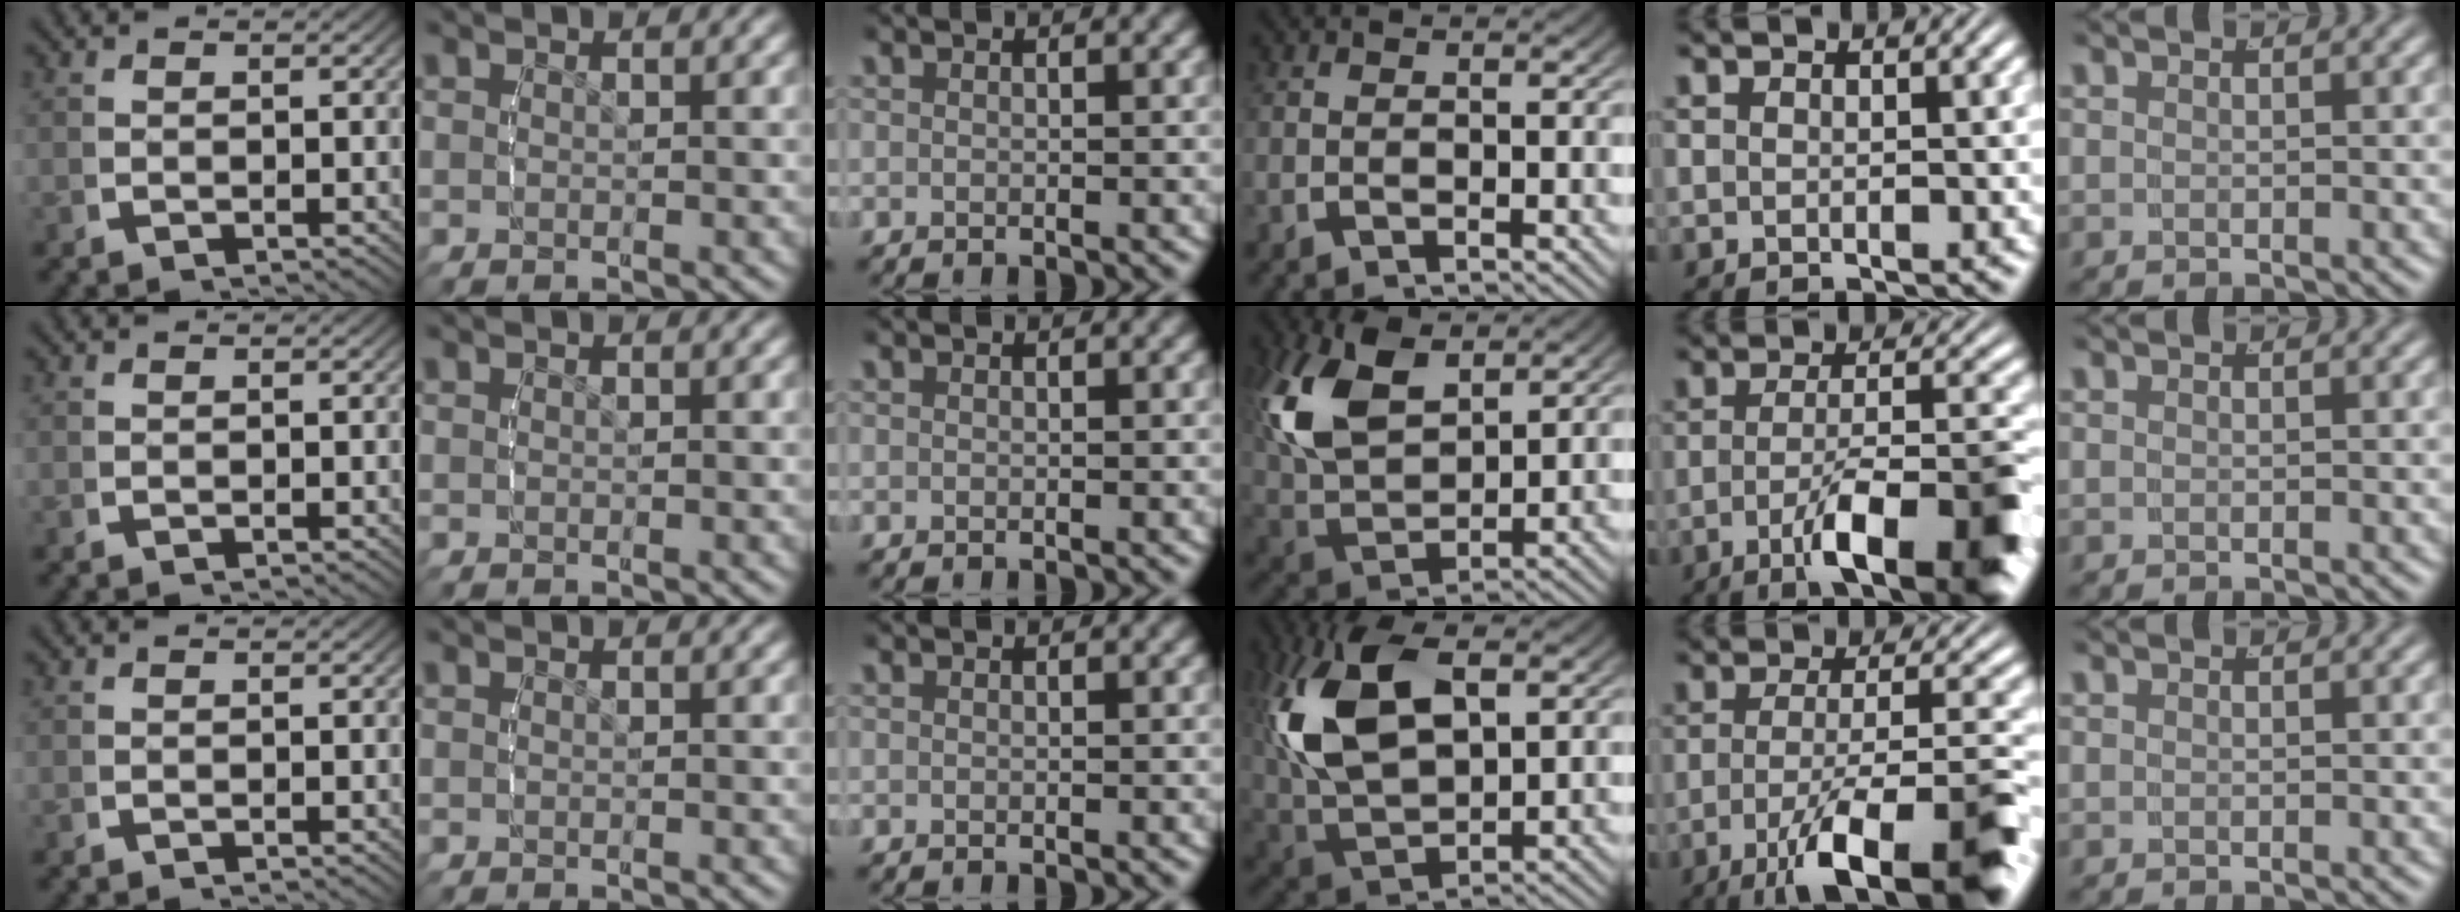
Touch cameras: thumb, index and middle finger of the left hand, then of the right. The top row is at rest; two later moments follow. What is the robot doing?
{"motion": "lift_and_place", "object": "bottle cap"}